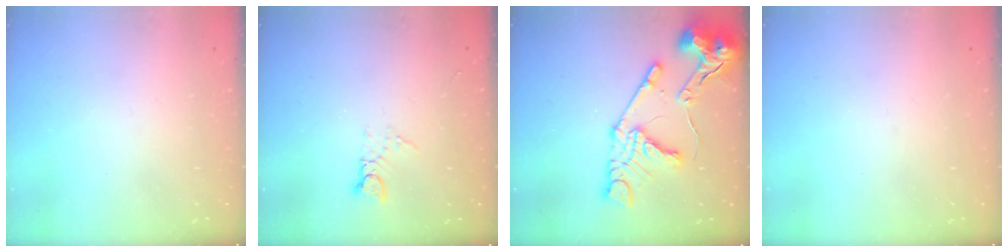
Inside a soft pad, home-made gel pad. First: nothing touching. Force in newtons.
{"total": 2.9, "press": 2.9, "slide": 0.2}
{"total": 16.7, "press": 16.6, "slide": 1.9}
{"total": 0.0}